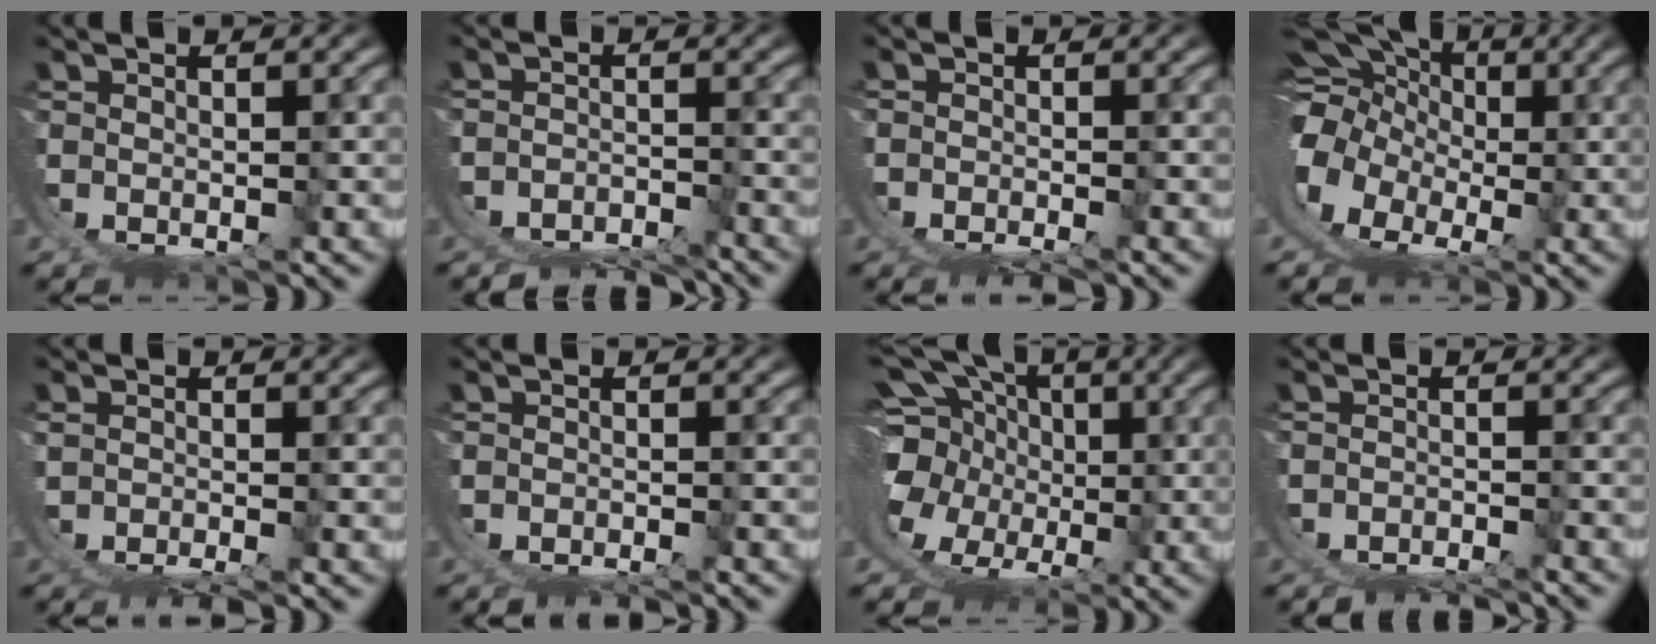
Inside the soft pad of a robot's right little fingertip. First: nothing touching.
{"total": 6.3, "force": [-6.2, 0.7, 1.3], "torque": [-0.011, -0.028, -0.092]}
{"total": 3.6, "force": [-3.0, 1.5, 1.2], "torque": [-0.017, -0.021, -0.047]}
{"total": 15.6, "force": [0.4, 13.4, 7.8], "torque": [-0.162, -0.024, -0.011]}
{"total": 4.0, "force": [-3.1, 1.8, 1.8], "torque": [-0.030, -0.020, -0.045]}
{"total": 3.5, "force": [-3.2, 0.9, 1.1], "torque": [-0.015, -0.015, -0.047]}
{"total": 13.7, "force": [1.6, 10.7, 8.3], "torque": [-0.141, -0.022, 0.015]}
{"total": 4.7, "force": [-4.5, 0.5, 1.1], "torque": [-0.011, -0.021, -0.067]}